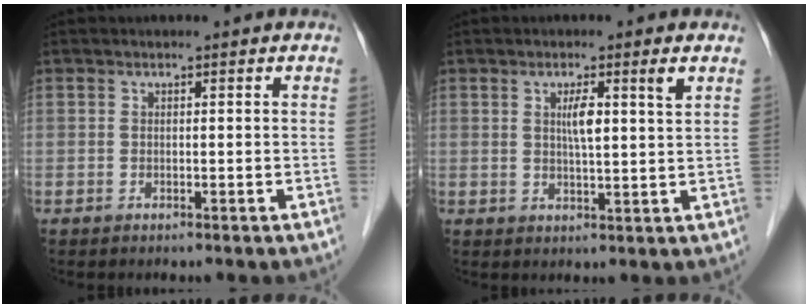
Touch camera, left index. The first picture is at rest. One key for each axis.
{"total": 4.8, "fx": 1.9, "fy": -0.2, "fz": 4.4, "tx": -0.075, "ty": 0.004, "tz": 0.031}